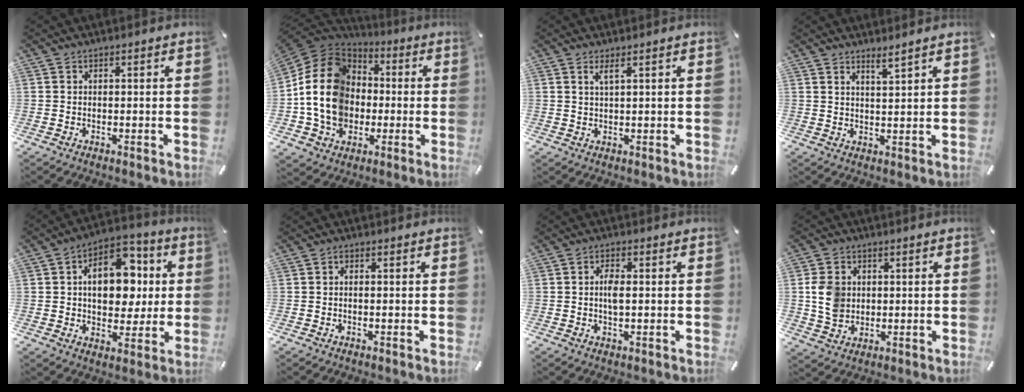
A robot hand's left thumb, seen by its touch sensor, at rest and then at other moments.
{"total": 17.8, "force": [-2.6, 15.2, 8.8], "torque": [-0.207, 0.020, -0.047]}
{"total": 2.2, "force": [1.4, 0.1, 1.6], "torque": [-0.034, 0.001, 0.024]}
{"total": 3.1, "force": [2.8, -0.4, 1.2], "torque": [-0.027, -0.016, 0.051]}
{"total": 15.4, "force": [2.5, 10.6, 10.8], "torque": [-0.154, -0.005, 0.045]}
{"total": 0.7, "force": [-0.1, 0.3, 0.6], "torque": [-0.013, 0.001, -0.002]}
{"total": 3.6, "force": [0.1, 1.4, 3.3], "torque": [-0.072, 0.001, -0.002]}
{"total": 7.4, "force": [0.9, 6.5, 3.6], "torque": [-0.079, 0.005, 0.015]}